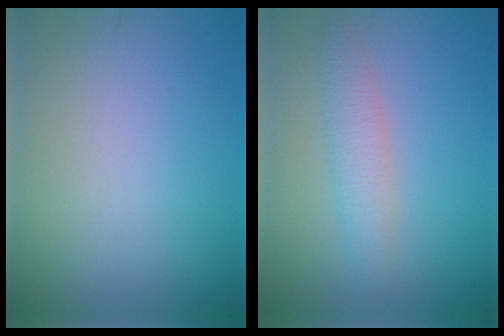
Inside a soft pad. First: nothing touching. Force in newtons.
{"total": 2.8, "press": 2.8, "slide": 0.1}